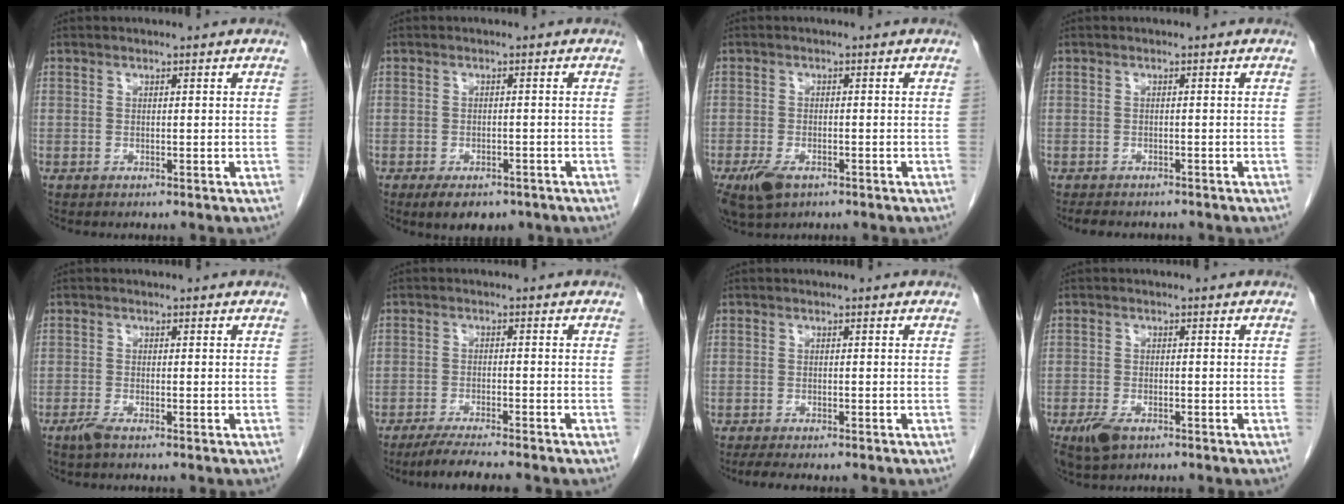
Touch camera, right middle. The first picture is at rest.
{"total": 6.2, "force": [-4.4, 2.9, 3.2], "torque": [-0.042, -0.002, -0.060]}
{"total": 5.4, "force": [-3.1, 2.7, 3.4], "torque": [-0.069, -0.008, -0.050]}
{"total": 5.4, "force": [-4.6, 1.9, 1.9], "torque": [-0.029, -0.006, -0.060]}
{"total": 1.5, "force": [-1.2, 0.1, 1.0], "torque": [-0.027, -0.004, -0.025]}
{"total": 6.4, "force": [-5.5, -0.3, 3.3], "torque": [-0.049, -0.018, -0.092]}
{"total": 4.5, "force": [-3.8, 0.9, 2.4], "torque": [-0.034, -0.012, -0.052]}
{"total": 4.3, "force": [-2.6, 2.0, 2.7], "torque": [-0.055, -0.006, -0.040]}